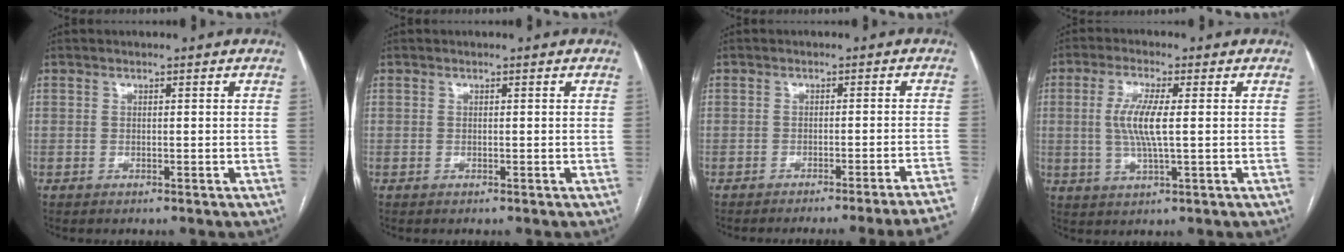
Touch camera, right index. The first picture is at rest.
{"total": 0.0}
{"total": 15.8, "force": [-14.6, -2.6, 5.2], "torque": [-0.006, -0.023, -0.170]}
{"total": 6.6, "force": [0.5, 0.8, 6.5], "torque": [-0.139, -0.003, 0.010]}